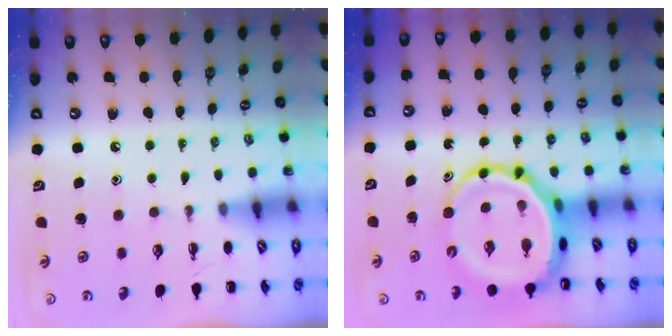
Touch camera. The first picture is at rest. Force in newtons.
{"total": 10.2, "press": 9.8, "slide": 2.9}